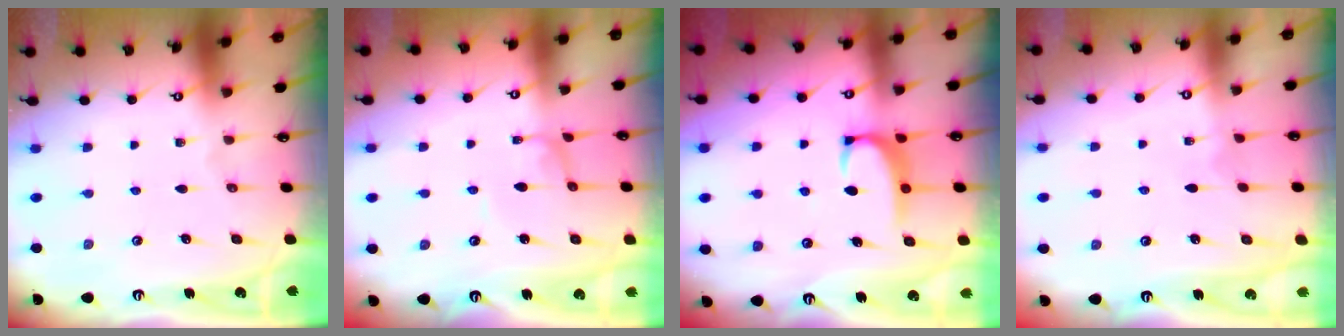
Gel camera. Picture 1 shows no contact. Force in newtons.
{"total": 1.5, "press": 1.4, "slide": 0.1}
{"total": 2.3, "press": 2.3, "slide": 0.6}
{"total": 4.6, "press": 4.6, "slide": 0.1}